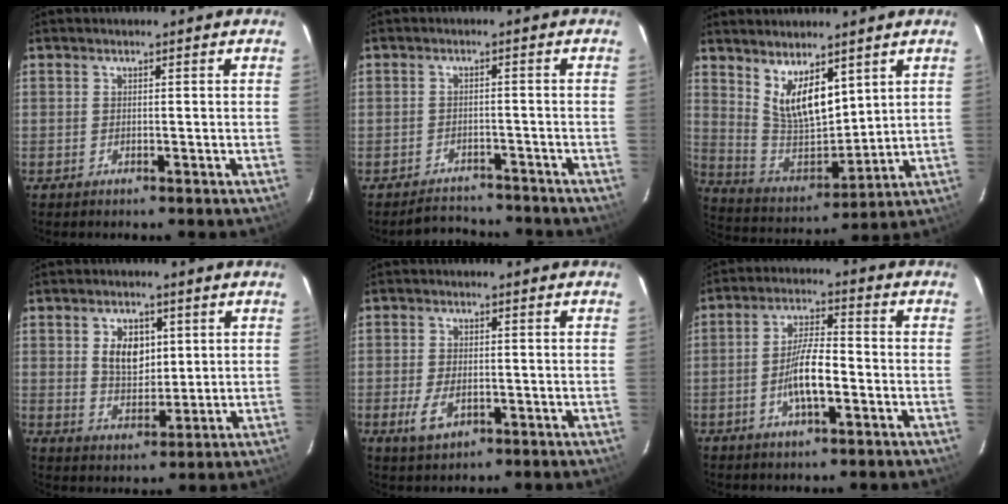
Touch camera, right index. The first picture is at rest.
{"total": 5.6, "force": [-5.1, 2.4, 0.3], "torque": [-0.015, 0.020, -0.074]}
{"total": 11.5, "force": [6.2, 5.3, 8.1], "torque": [-0.147, -0.013, 0.133]}
{"total": 6.9, "force": [2.0, 4.6, 4.8], "torque": [-0.081, 0.006, 0.042]}
{"total": 4.8, "force": [-1.7, 2.8, 3.5], "torque": [-0.080, -0.007, -0.028]}
{"total": 7.8, "force": [-2.6, 2.0, 7.1], "torque": [-0.139, 0.006, -0.044]}